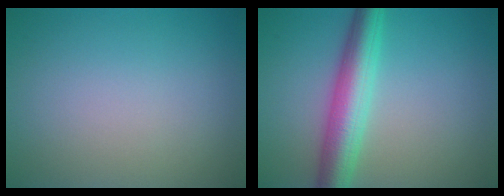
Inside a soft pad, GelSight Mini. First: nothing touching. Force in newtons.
{"total": 5.8, "press": 5.8, "slide": 0.1}